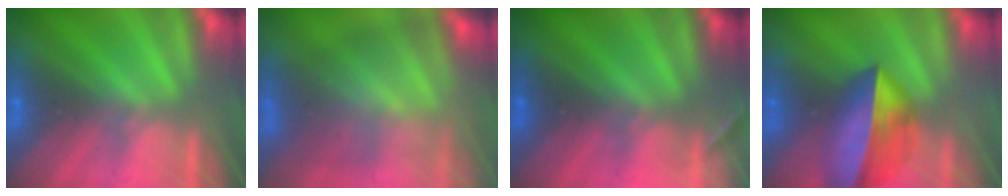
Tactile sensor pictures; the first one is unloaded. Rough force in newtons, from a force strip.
{"total": 7.7}
{"total": 1.7}
{"total": 6.0}